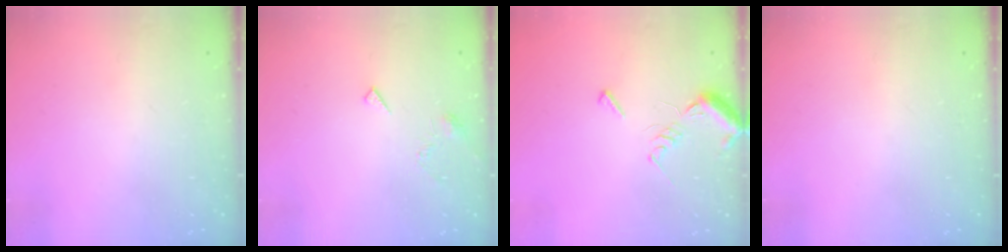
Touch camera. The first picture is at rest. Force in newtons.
{"total": 5.2, "press": 5.2, "slide": 0.5}
{"total": 7.2, "press": 7.2, "slide": 0.7}
{"total": 0.0}